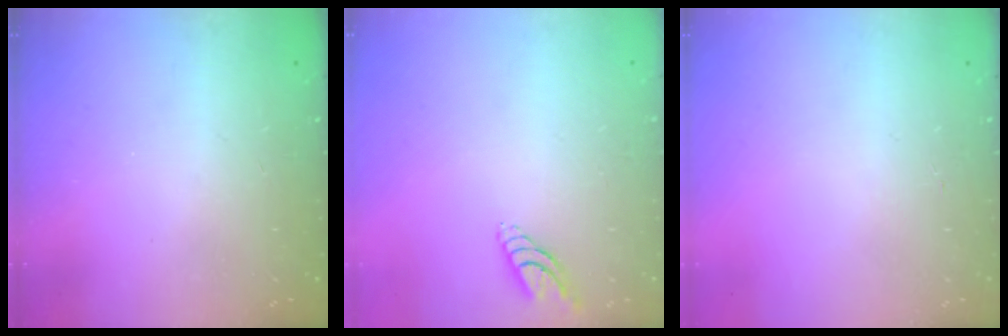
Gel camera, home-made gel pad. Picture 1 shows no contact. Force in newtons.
{"total": 6.0, "press": 5.9, "slide": 0.9}
{"total": 2.5, "press": 2.5, "slide": 0.3}